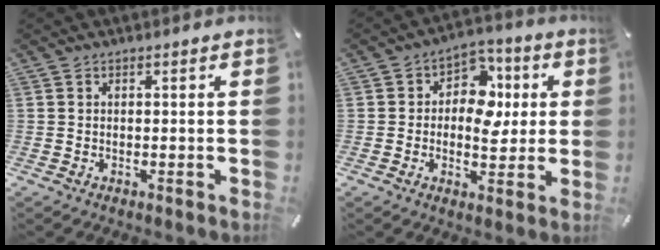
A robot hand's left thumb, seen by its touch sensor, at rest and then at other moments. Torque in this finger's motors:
{"motor_torque": [0.02, 0.50, 0.61, 0.12, 0.05]}